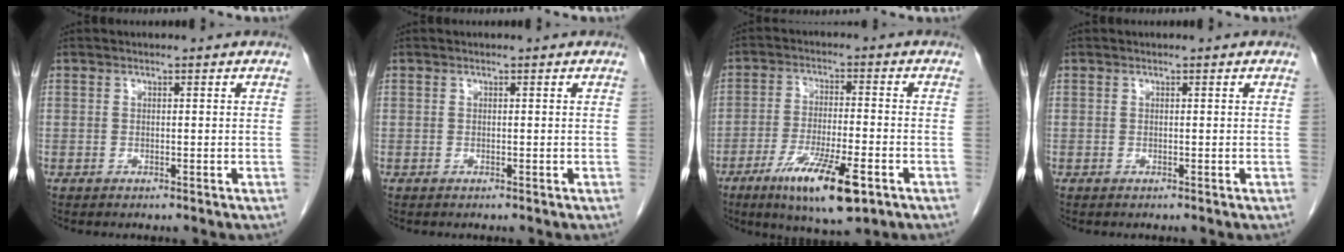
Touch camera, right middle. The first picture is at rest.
{"total": 0.0}
{"total": 12.0, "force": [-6.3, 2.0, 10.0], "torque": [-0.180, -0.026, -0.100]}
{"total": 0.0}